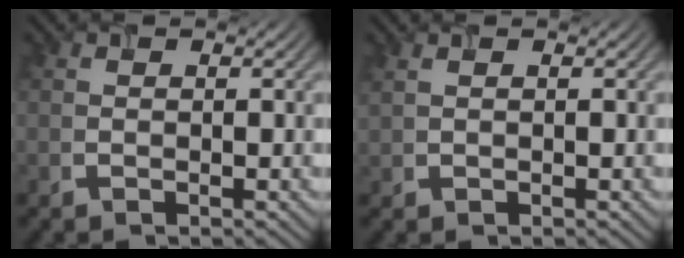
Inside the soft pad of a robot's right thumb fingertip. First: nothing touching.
{"total": 0.8, "force": [0.6, 0.2, 0.5], "torque": [-0.018, 0.002, 0.016]}